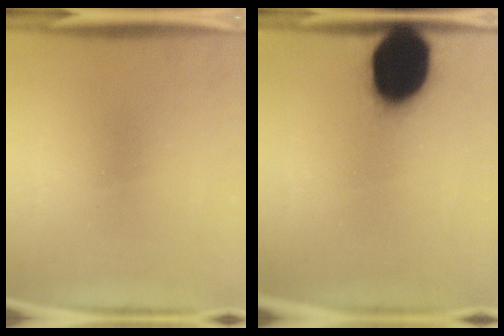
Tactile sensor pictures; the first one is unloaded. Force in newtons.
{"total": 20.1}